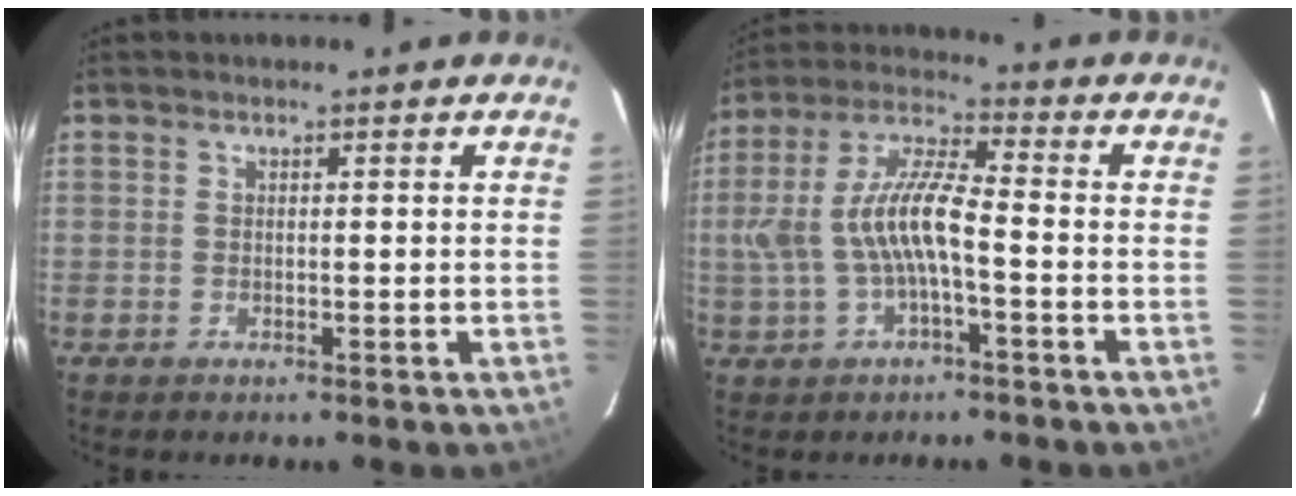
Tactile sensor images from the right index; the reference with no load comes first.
{"total": 11.3, "force": [-2.0, 3.6, 10.6], "torque": [-0.223, 0.013, -0.033]}